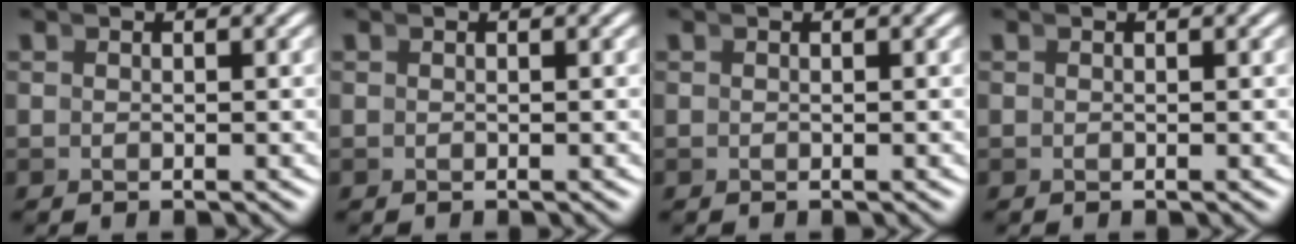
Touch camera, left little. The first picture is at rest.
{"total": 0.0}
{"total": 0.0}
{"total": 0.0}